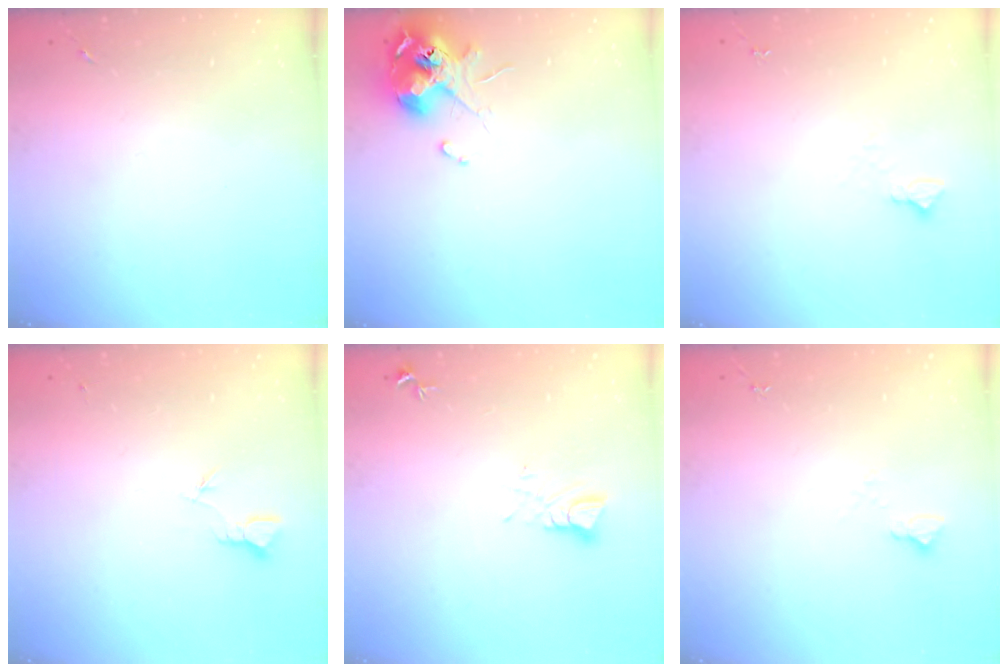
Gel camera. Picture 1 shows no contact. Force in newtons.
{"total": 11.6, "press": 11.5, "slide": 1.5}
{"total": 3.1, "press": 3.1, "slide": 0.3}
{"total": 2.3, "press": 2.3, "slide": 0.1}
{"total": 3.8, "press": 3.8, "slide": 0.3}
{"total": 3.1, "press": 3.0, "slide": 0.3}